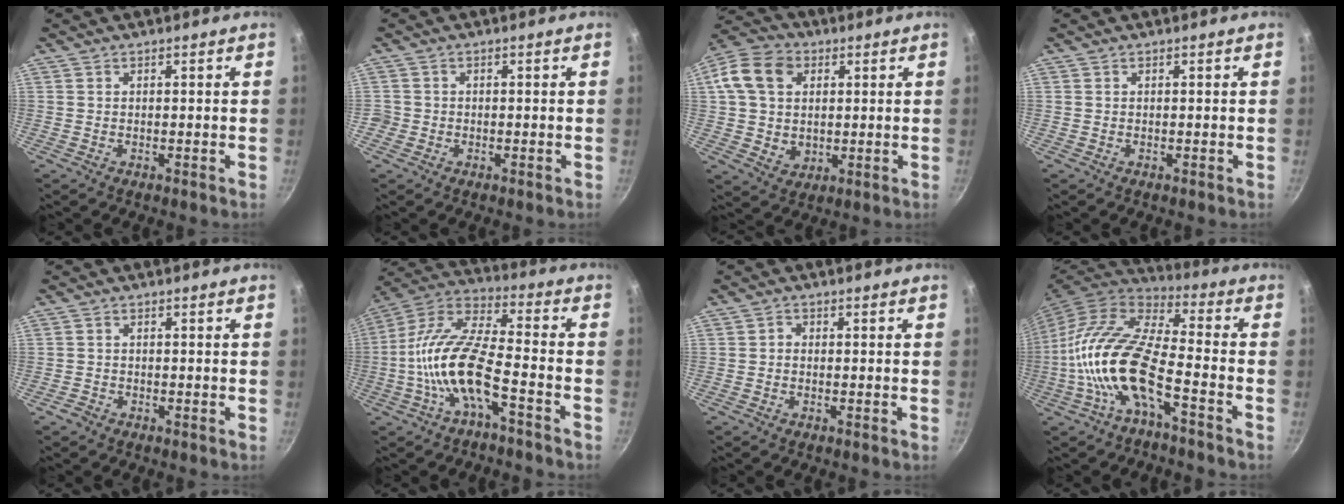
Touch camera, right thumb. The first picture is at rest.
{"total": 1.8, "force": [-0.6, 1.6, 0.3], "torque": [-0.001, 0.006, -0.012]}
{"total": 14.0, "force": [3.0, 11.2, 7.9], "torque": [-0.130, 0.008, 0.049]}
{"total": 0.0}
{"total": 1.5, "force": [-1.1, 0.9, 0.3], "torque": [-0.009, 0.012, -0.022]}
{"total": 14.7, "force": [-5.5, 5.3, 12.5], "torque": [-0.247, 0.052, -0.118]}
{"total": 1.0, "force": [-0.4, 0.8, 0.5], "torque": [-0.008, 0.006, -0.010]}
{"total": 16.8, "force": [-5.8, 6.3, 14.5], "torque": [-0.285, 0.047, -0.126]}